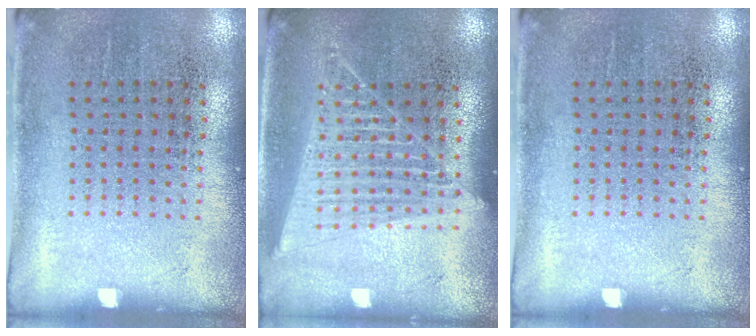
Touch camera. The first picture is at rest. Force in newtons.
{"total": 1.7, "press": 1.6, "slide": 0.7}
{"total": 0.0}